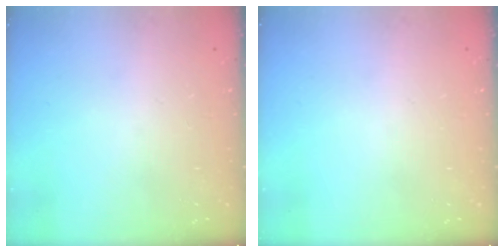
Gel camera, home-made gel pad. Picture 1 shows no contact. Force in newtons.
{"total": 0.0}